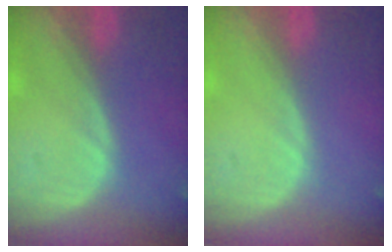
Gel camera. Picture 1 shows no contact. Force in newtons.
{"total": 0.0}